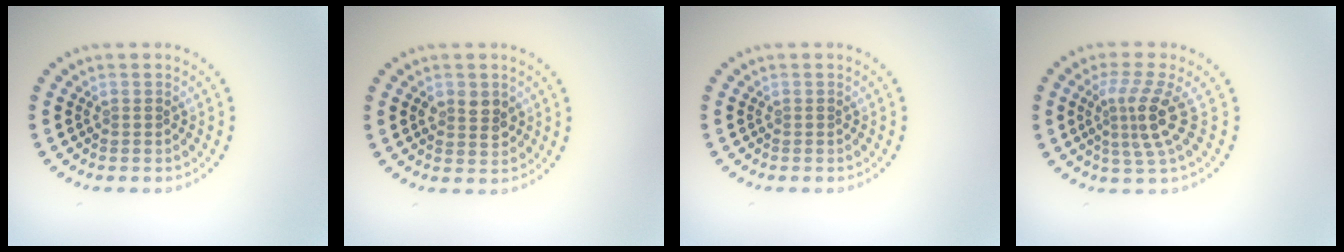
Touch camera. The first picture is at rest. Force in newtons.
{"total": 2.2, "press": 2.1, "slide": 0.2}
{"total": 0.0}
{"total": 3.6, "press": 2.6, "slide": 2.5}